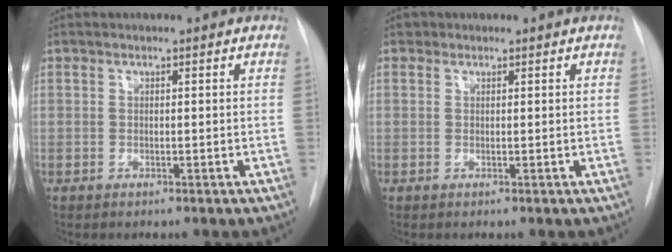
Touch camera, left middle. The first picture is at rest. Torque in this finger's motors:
{"motor_torque": [0.07, -0.07, -0.13, 0.00]}